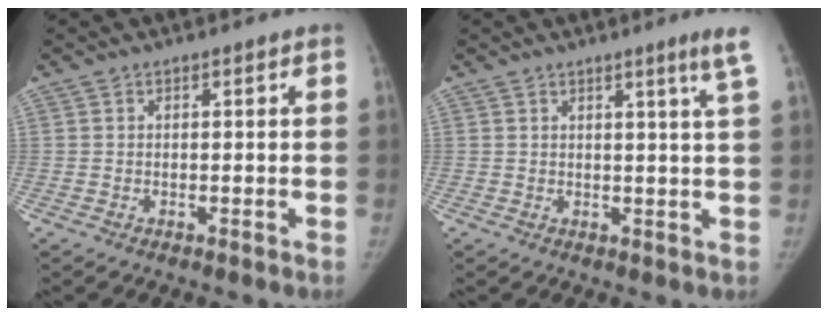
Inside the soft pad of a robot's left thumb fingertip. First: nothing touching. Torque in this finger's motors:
{"motor_torque": [0.25, -0.29, 0.43, -0.40, 0.01]}